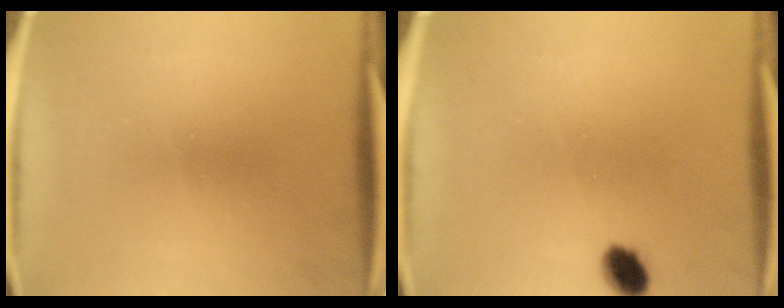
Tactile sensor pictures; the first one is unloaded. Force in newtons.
{"total": 4.0}